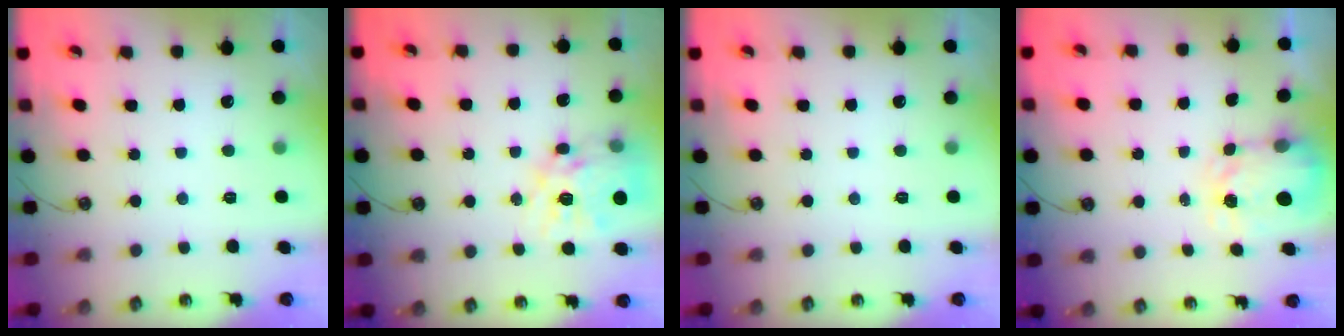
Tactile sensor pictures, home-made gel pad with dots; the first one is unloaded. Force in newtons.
{"total": 15.3, "press": 15.2, "slide": 1.4}
{"total": 0.0}
{"total": 3.7, "press": 3.7, "slide": 0.5}